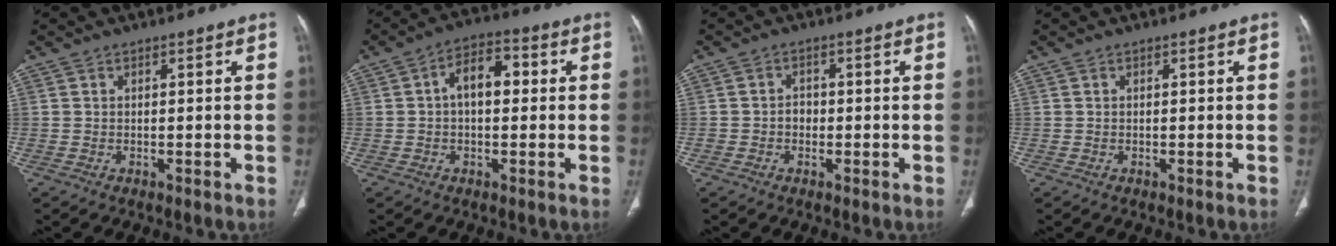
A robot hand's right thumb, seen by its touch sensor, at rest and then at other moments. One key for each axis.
{"total": 7.6, "fx": 0.7, "fy": 4.5, "fz": 6.1, "tx": -0.084, "ty": 0.026, "tz": 0.003}
{"total": 2.1, "fx": -0.5, "fy": 1.8, "fz": 1.0, "tx": -0.002, "ty": 0.008, "tz": -0.012}
{"total": 0.0}